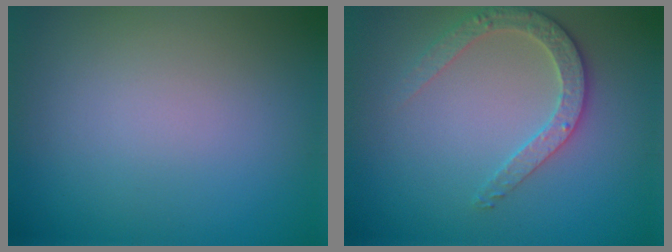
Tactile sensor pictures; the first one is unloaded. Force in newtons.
{"total": 2.7, "press": 2.7, "slide": 0.3}